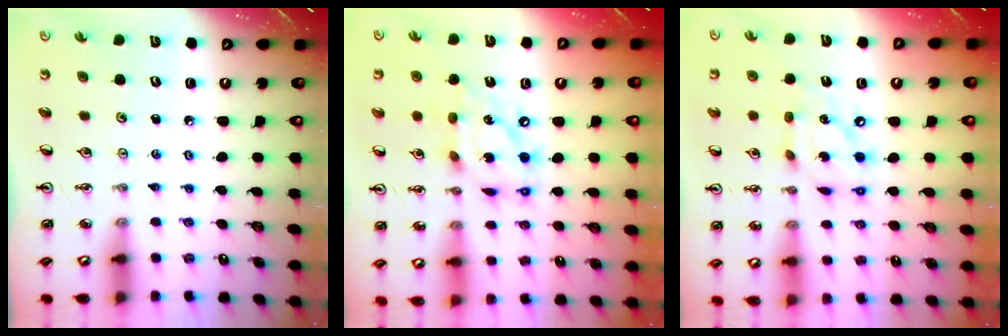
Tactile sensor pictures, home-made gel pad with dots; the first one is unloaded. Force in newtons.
{"total": 14.3, "press": 14.2, "slide": 1.3}
{"total": 12.4, "press": 12.4, "slide": 0.9}